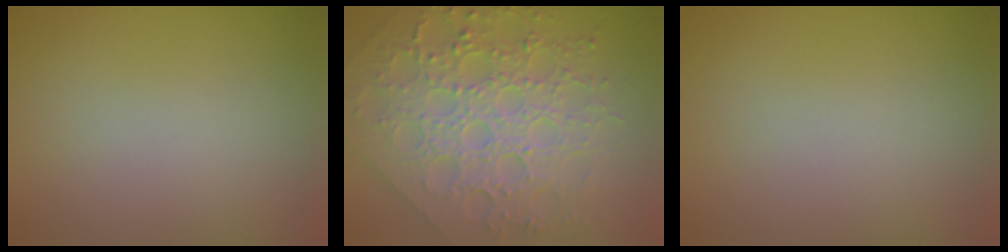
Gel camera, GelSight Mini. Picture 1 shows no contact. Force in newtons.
{"total": 6.8, "press": 6.0, "slide": 3.3}
{"total": 0.0}